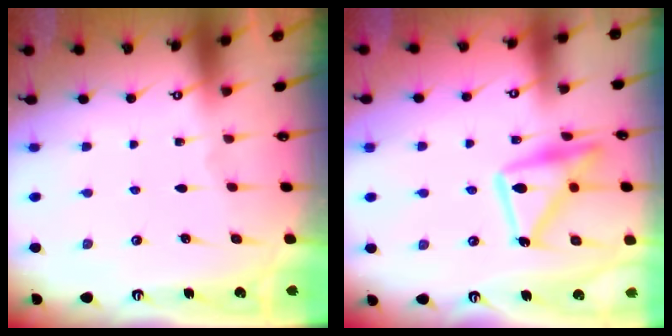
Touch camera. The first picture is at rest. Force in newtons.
{"total": 16.6, "press": 16.5, "slide": 1.1}